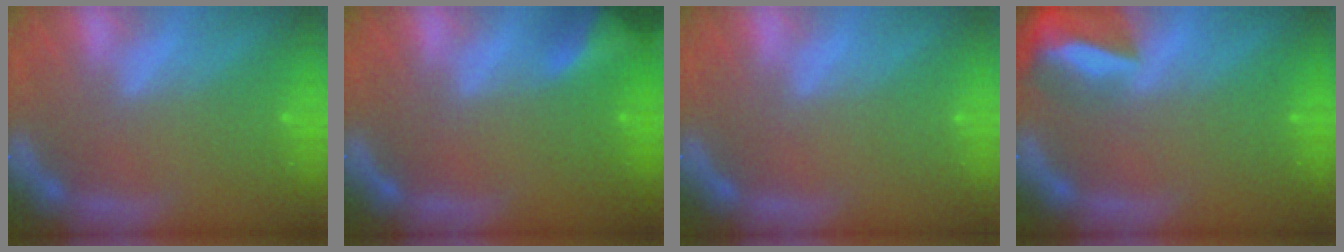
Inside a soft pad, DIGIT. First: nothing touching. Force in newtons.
{"total": 4.9}
{"total": 0.0}
{"total": 7.9}